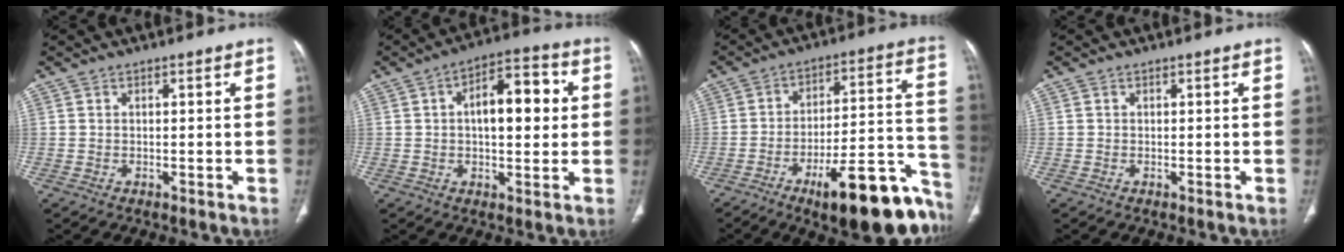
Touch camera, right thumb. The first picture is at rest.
{"total": 12.3, "force": [1.9, 5.9, 10.6], "torque": [-0.133, 0.020, 0.024]}
{"total": 22.9, "force": [-13.3, 7.1, 17.2], "torque": [-0.159, 0.097, -0.190]}
{"total": 0.0}